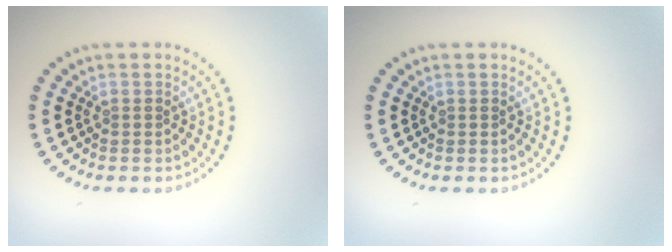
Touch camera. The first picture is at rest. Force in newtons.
{"total": 0.0}